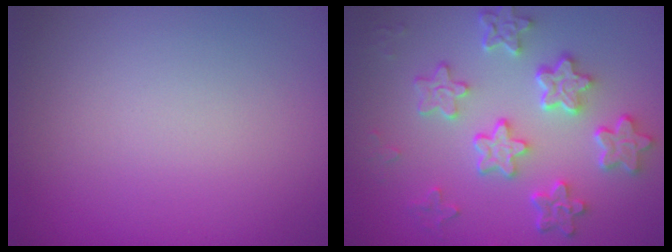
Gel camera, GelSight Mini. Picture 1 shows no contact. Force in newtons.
{"total": 5.8, "press": 4.6, "slide": 3.6}